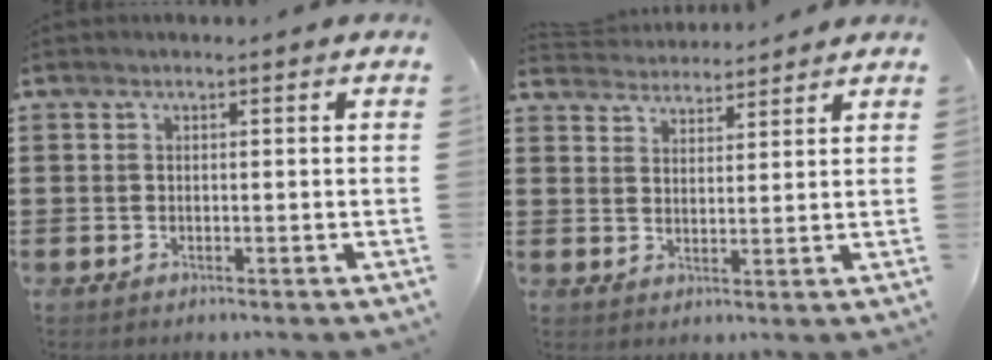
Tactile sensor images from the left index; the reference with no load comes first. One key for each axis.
{"total": 3.9, "fx": 3.9, "fy": 0.4, "fz": -0.1, "tx": -0.013, "ty": -0.014, "tz": 0.072}